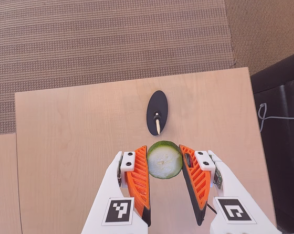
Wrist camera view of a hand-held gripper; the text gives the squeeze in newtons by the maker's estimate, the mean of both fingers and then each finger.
{"total": 11.5, "left": 11.6, "right": 11.5}